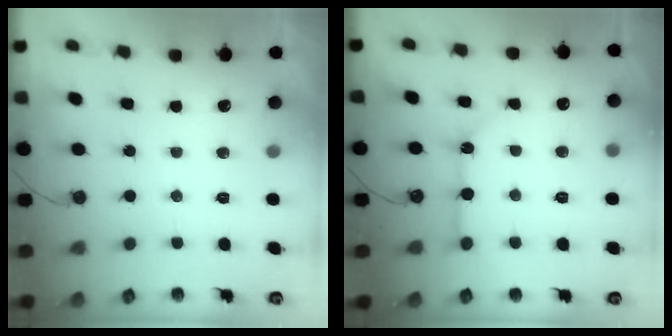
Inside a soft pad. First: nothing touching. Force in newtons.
{"total": 9.7, "press": 9.6, "slide": 1.2}